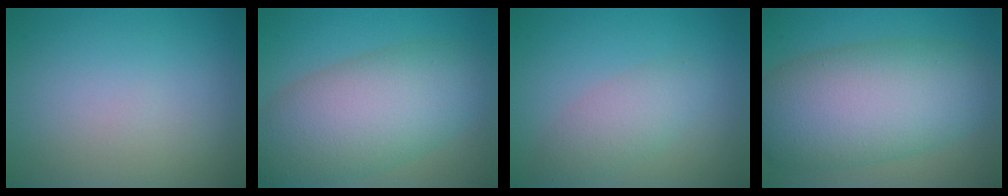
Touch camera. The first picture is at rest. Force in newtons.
{"total": 9.4, "press": 9.4, "slide": 0.4}
{"total": 2.8, "press": 2.8, "slide": 0.0}
{"total": 10.8, "press": 10.8, "slide": 0.4}